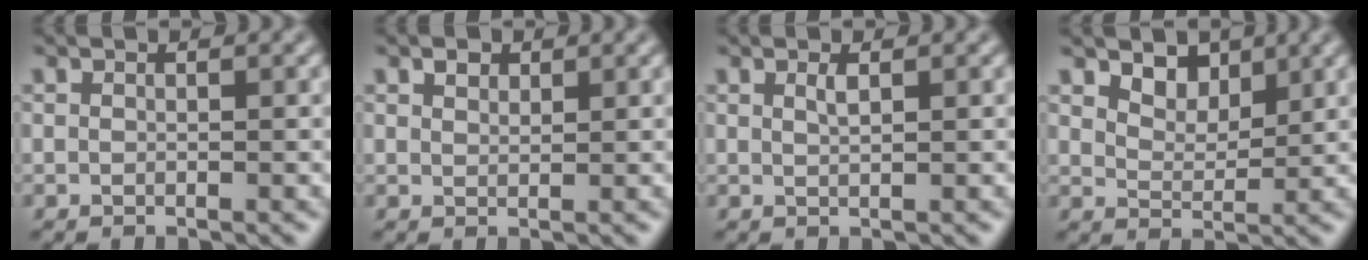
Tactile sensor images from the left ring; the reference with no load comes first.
{"total": 1.1, "force": [0.8, 0.6, 0.4], "torque": [-0.007, 0.002, 0.015]}
{"total": 0.9, "force": [0.5, 0.2, 0.7], "torque": [-0.012, 0.001, 0.009]}
{"total": 2.7, "force": [2.0, 1.4, 1.1], "torque": [-0.026, -0.013, 0.037]}